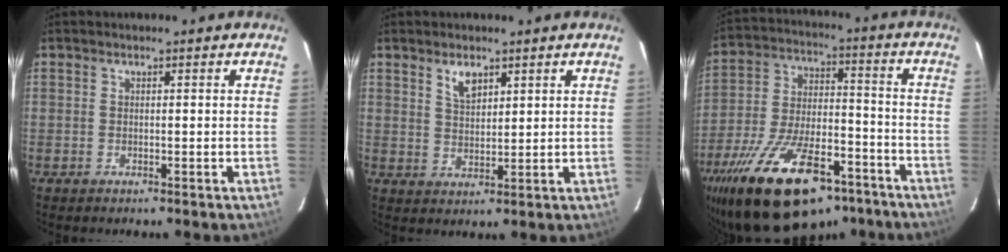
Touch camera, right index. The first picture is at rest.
{"total": 4.0, "force": [2.6, 1.9, 2.4], "torque": [-0.042, 0.002, 0.049]}
{"total": 26.3, "force": [-18.0, 11.0, 15.8], "torque": [-0.302, -0.021, -0.273]}